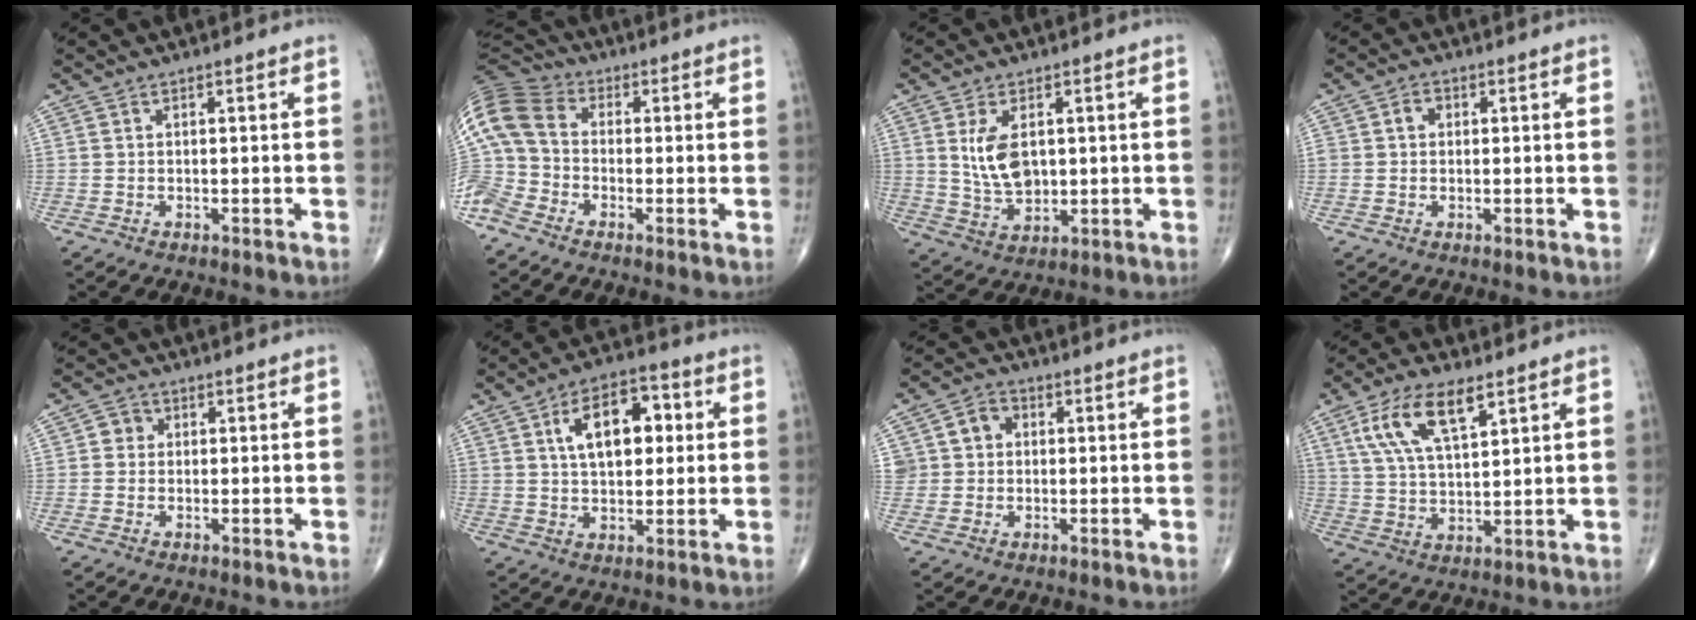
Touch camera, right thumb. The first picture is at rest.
{"total": 11.1, "force": [-3.4, 8.2, 6.6], "torque": [-0.151, 0.032, -0.090]}
{"total": 8.1, "force": [1.7, 4.8, 6.3], "torque": [-0.107, -0.012, 0.043]}
{"total": 2.3, "force": [0.3, 1.9, 1.1], "torque": [-0.008, 0.007, 0.004]}
{"total": 2.5, "force": [0.3, 2.3, 0.8], "torque": [0.002, 0.005, -0.001]}
{"total": 12.3, "force": [3.0, 6.9, 9.7], "torque": [-0.125, 0.009, 0.043]}
{"total": 5.3, "force": [0.9, 4.7, 2.2], "torque": [-0.013, 0.011, 0.011]}
{"total": 11.4, "force": [5.8, 4.6, 8.8], "torque": [-0.164, -0.014, 0.114]}